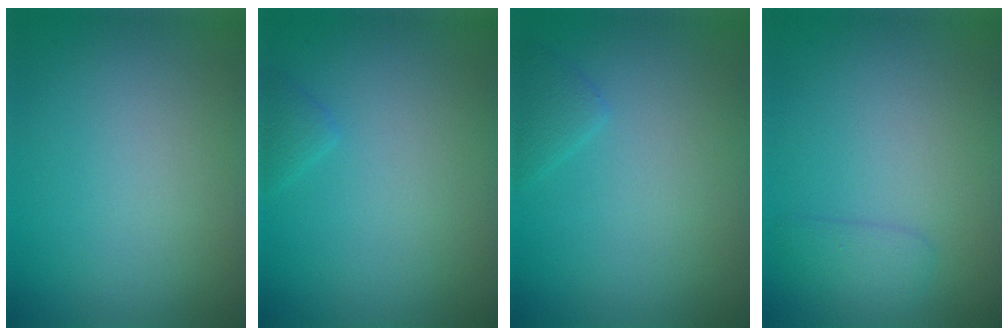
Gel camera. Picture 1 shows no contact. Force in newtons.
{"total": 0.8, "press": 0.8, "slide": 0.1}
{"total": 1.1, "press": 1.1, "slide": 0.1}
{"total": 1.5, "press": 1.5, "slide": 0.1}